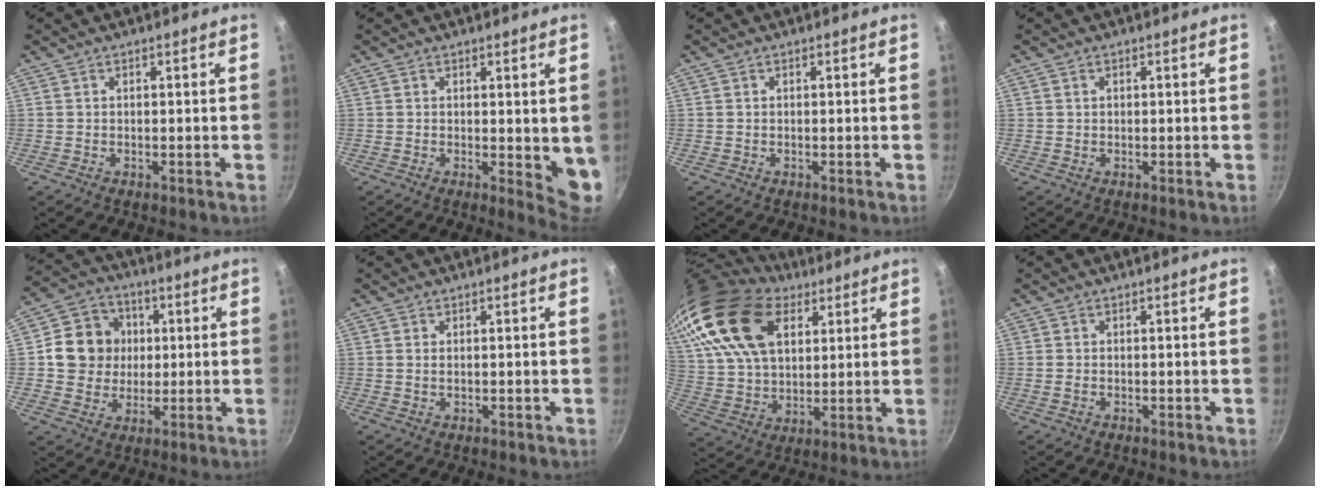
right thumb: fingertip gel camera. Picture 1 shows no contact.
{"total": 5.9, "force": [0.7, 2.2, 5.4], "torque": [-0.061, -0.016, 0.011]}
{"total": 0.0}
{"total": 0.6, "force": [0.2, 0.5, 0.2], "torque": [0.000, 0.004, 0.003]}
{"total": 11.5, "force": [1.5, 10.5, 4.5], "torque": [-0.045, 0.014, 0.018]}
{"total": 0.9, "force": [0.2, 0.5, 0.7], "torque": [-0.014, 0.000, 0.002]}
{"total": 21.1, "force": [11.7, 12.6, 12.3], "torque": [-0.215, -0.032, 0.219]}
{"total": 0.9, "force": [-0.3, 0.7, 0.6], "torque": [-0.011, 0.001, -0.006]}